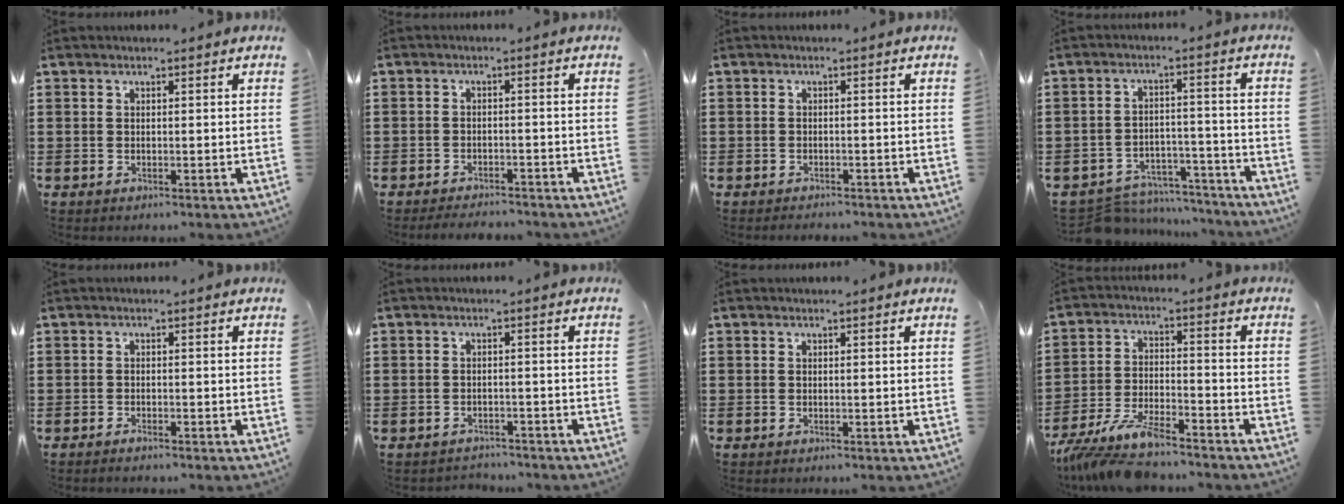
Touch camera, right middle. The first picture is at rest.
{"total": 2.8, "force": [-2.8, 0.5, -0.2], "torque": [-0.003, 0.000, -0.062]}
{"total": 1.4, "force": [-1.3, 0.3, -0.2], "torque": [0.001, 0.004, -0.032]}
{"total": 6.7, "force": [-6.5, 1.3, 0.7], "torque": [-0.013, 0.019, -0.128]}
{"total": 0.9, "force": [-0.8, 0.1, 0.4], "torque": [-0.012, -0.006, -0.013]}
{"total": 2.1, "force": [-2.0, 0.5, -0.4], "torque": [0.000, 0.002, -0.046]}
{"total": 0.0}
{"total": 8.9, "force": [-7.9, 1.4, 3.9], "torque": [-0.090, 0.001, -0.157]}